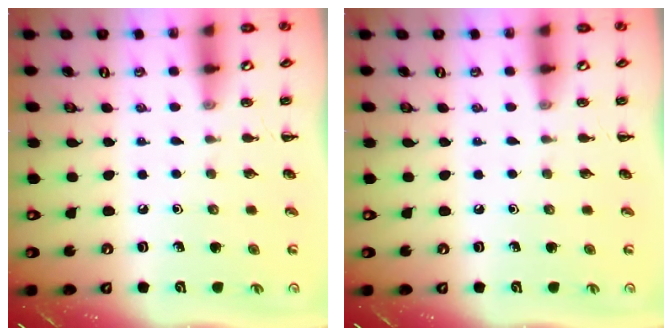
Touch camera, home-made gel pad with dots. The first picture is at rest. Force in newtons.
{"total": 0.0}